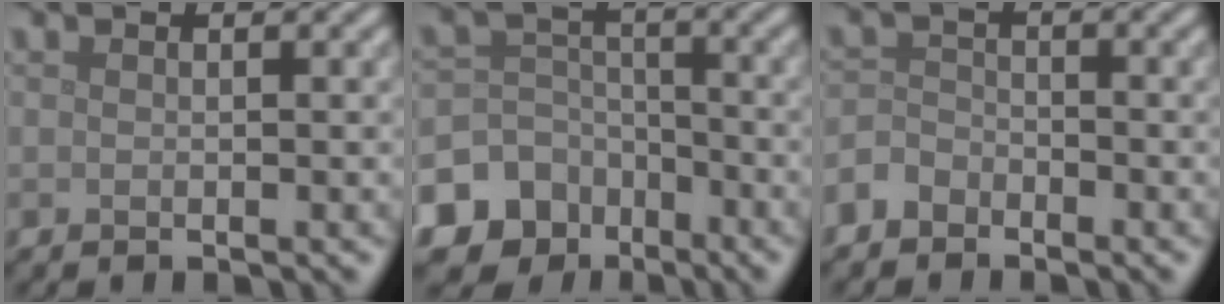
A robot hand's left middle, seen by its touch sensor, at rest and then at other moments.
{"total": 10.3, "force": [-6.1, 8.2, 1.5], "torque": [-0.036, -0.023, -0.120]}
{"total": 2.2, "force": [-1.7, 1.3, 0.4], "torque": [-0.007, 0.007, -0.042]}